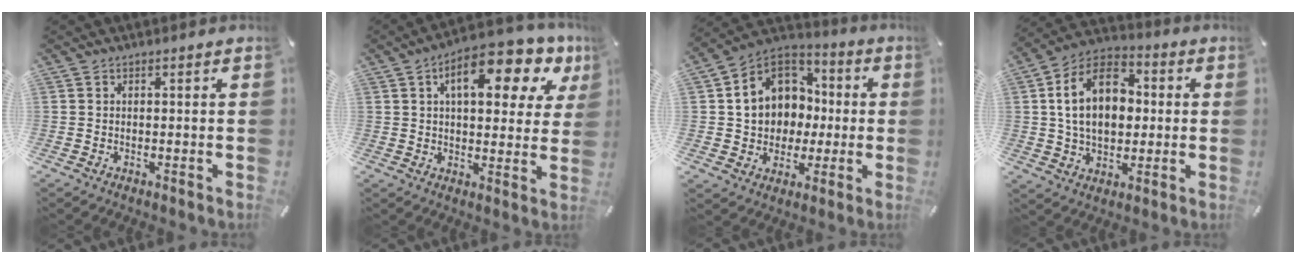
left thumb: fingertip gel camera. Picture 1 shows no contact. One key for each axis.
{"total": 14.5, "fx": 7.0, "fy": 6.5, "fz": 10.8, "tx": -0.153, "ty": -0.026, "tz": 0.108}
{"total": 13.0, "fx": 0.5, "fy": 12.0, "fz": 4.9, "tx": -0.109, "ty": 0.001, "tz": 0.015}
{"total": 15.7, "fx": 1.9, "fy": 11.2, "fz": 10.8, "tx": -0.201, "ty": 0.013, "tz": 0.031}